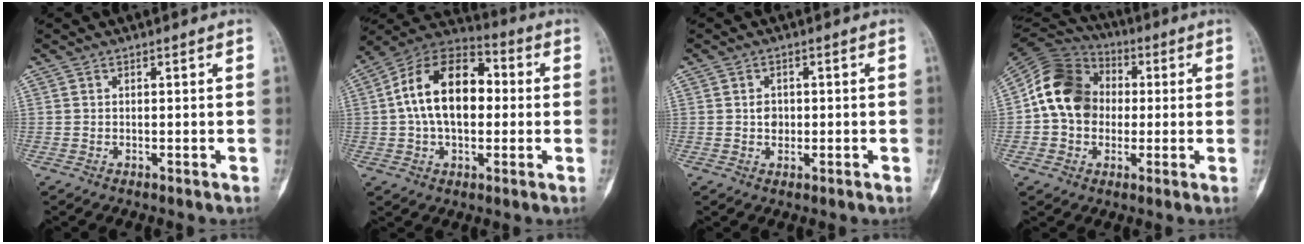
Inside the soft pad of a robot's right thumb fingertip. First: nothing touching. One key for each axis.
{"total": 17.3, "fx": 1.2, "fy": 10.7, "fz": 13.6, "tx": -0.210, "ty": 0.037, "tz": 0.012}
{"total": 2.3, "fx": 0.0, "fy": 2.1, "fz": 1.0, "tx": -0.001, "ty": 0.005, "tz": 0.000}
{"total": 13.8, "fx": 0.3, "fy": 11.0, "fz": 8.3, "tx": -0.132, "ty": 0.031, "tz": -0.007}